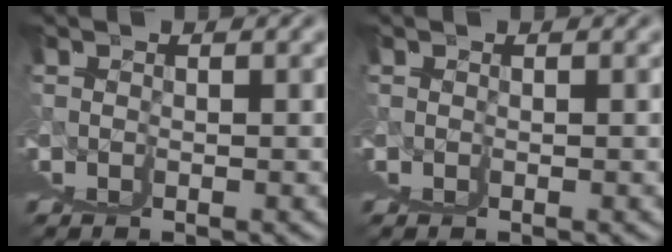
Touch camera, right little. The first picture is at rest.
{"total": 0.0}